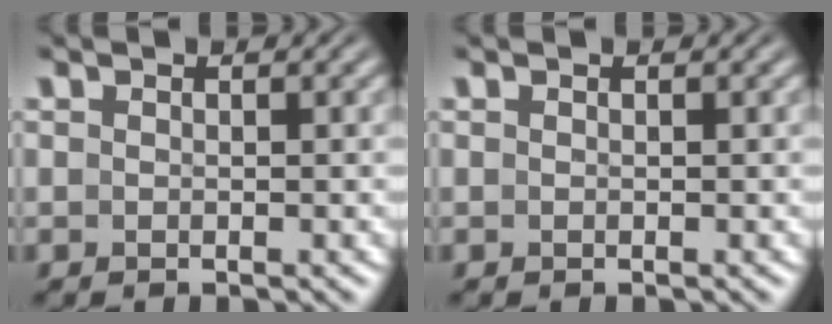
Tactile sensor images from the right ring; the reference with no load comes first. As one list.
[{"total": 0.0}]